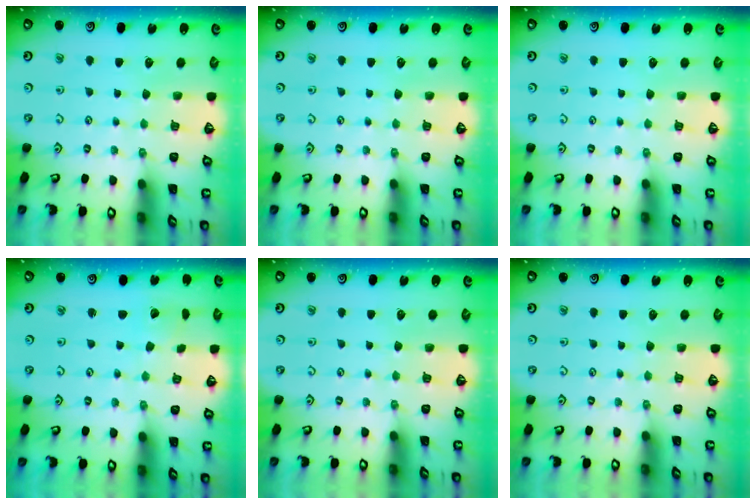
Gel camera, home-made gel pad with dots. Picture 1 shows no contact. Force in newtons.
{"total": 0.0}
{"total": 0.0}
{"total": 2.0, "press": 2.0, "slide": 0.2}
{"total": 0.0}
{"total": 0.0}